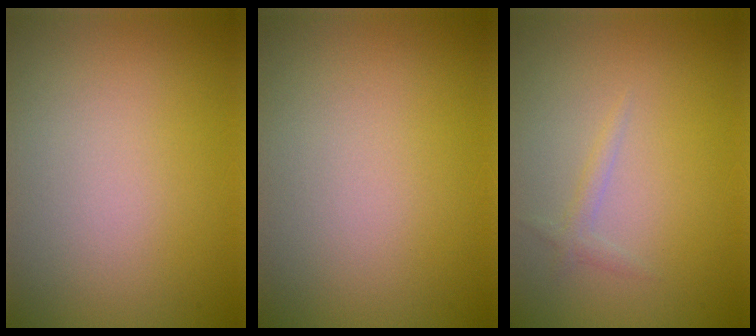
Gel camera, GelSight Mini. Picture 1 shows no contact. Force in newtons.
{"total": 0.0}
{"total": 0.9, "press": 0.9, "slide": 0.1}